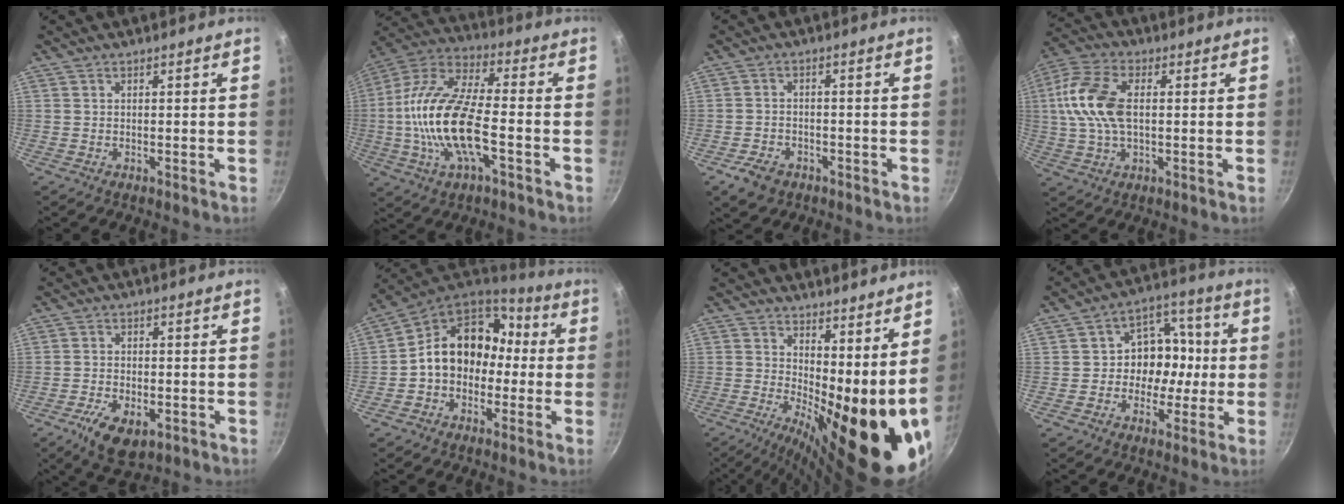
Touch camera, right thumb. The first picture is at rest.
{"total": 19.4, "force": [-3.9, 7.8, 17.3], "torque": [-0.339, 0.032, -0.092]}
{"total": 5.6, "force": [-3.1, 3.9, 2.5], "torque": [-0.045, 0.025, -0.047]}
{"total": 13.0, "force": [1.3, 7.3, 10.7], "torque": [-0.213, 0.019, 0.011]}
{"total": 8.8, "force": [-3.8, 4.7, 6.4], "torque": [-0.109, 0.007, -0.058]}
{"total": 14.8, "force": [-0.9, 12.1, 8.5], "torque": [-0.094, 0.059, -0.032]}
{"total": 20.6, "force": [2.6, 8.0, 18.8], "torque": [-0.227, -0.035, 0.049]}
{"total": 11.2, "force": [-0.9, 9.0, 6.5], "torque": [-0.037, 0.030, -0.026]}